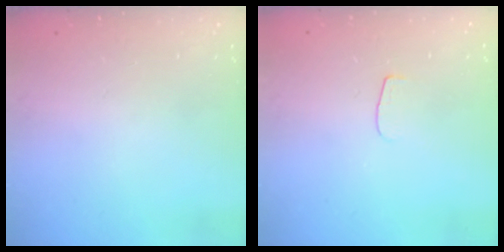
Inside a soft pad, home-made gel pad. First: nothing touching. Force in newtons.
{"total": 3.3, "press": 3.3, "slide": 0.3}